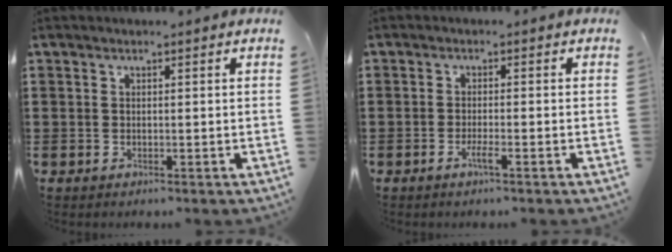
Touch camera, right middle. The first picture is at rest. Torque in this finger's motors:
{"motor_torque": [1.15, 0.02, 0.00, 0.03]}